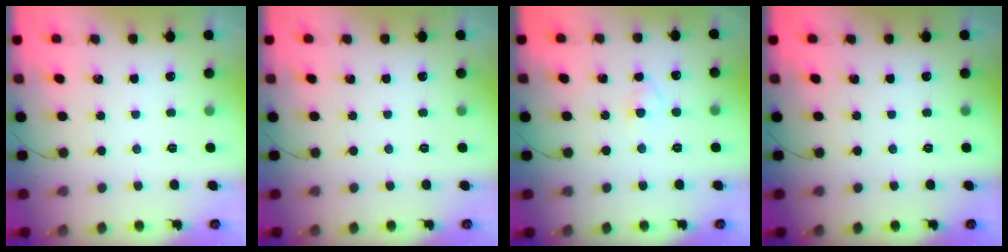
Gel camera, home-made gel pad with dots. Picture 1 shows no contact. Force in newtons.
{"total": 0.0}
{"total": 2.6, "press": 2.4, "slide": 1.1}
{"total": 0.0}